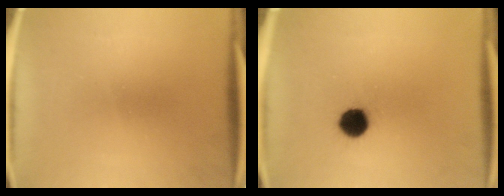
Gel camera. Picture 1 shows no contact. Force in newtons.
{"total": 6.5}